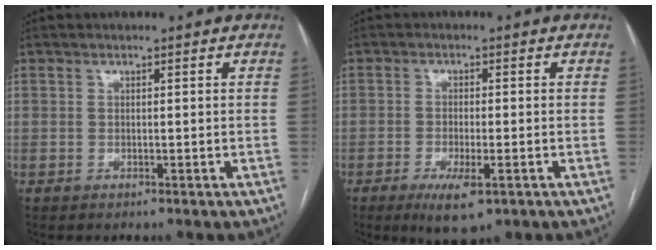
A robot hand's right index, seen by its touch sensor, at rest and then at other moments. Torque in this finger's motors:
{"motor_torque": [0.51, 0.01, 0.21, 0.08]}